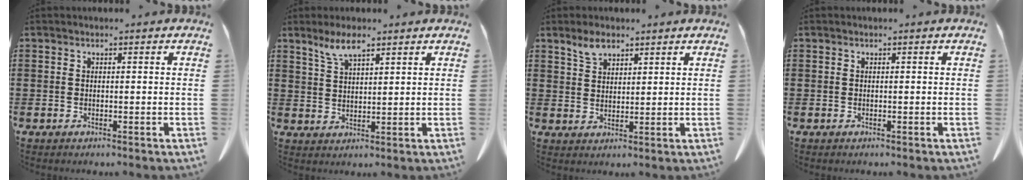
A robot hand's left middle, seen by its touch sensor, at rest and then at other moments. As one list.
[{"total": 4.6, "force": [3.2, 1.1, 3.1], "torque": [-0.068, 0.001, 0.058]}, {"total": 3.4, "force": [2.6, 1.4, 1.7], "torque": [-0.039, 0.003, 0.049]}, {"total": 0.0}]